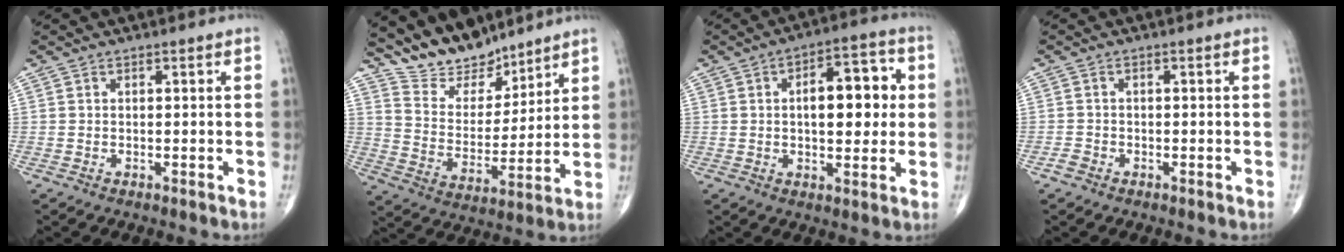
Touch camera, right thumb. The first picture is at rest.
{"total": 12.0, "force": [10.5, 4.8, 3.2], "torque": [-0.026, -0.075, 0.198]}
{"total": 12.4, "force": [1.6, 6.2, 10.7], "torque": [-0.119, 0.014, 0.021]}
{"total": 1.5, "force": [-1.0, 1.0, 0.4], "torque": [-0.010, 0.004, -0.021]}